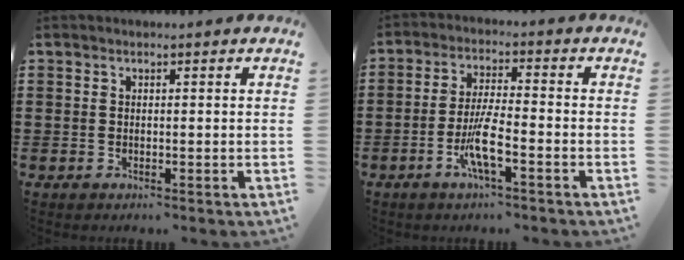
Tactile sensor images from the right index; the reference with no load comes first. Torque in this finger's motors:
{"motor_torque": [1.16, 0.98, 0.19, 0.11]}